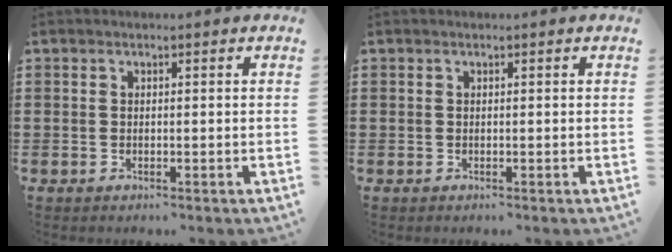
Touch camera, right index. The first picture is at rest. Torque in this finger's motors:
{"motor_torque": [-0.97, 1.17, 0.00, 0.00]}